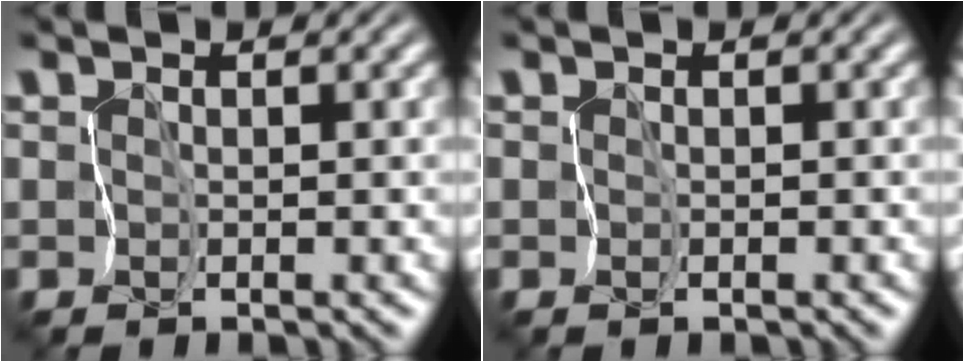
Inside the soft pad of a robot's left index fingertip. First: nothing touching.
{"total": 0.0}